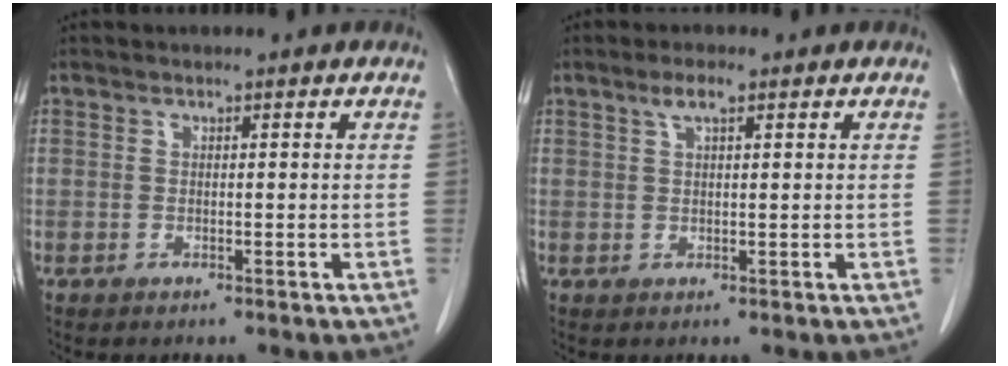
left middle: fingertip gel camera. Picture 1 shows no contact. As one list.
[{"total": 2.4, "force": [1.4, 0.4, 1.9], "torque": [-0.043, 0.006, 0.027]}]